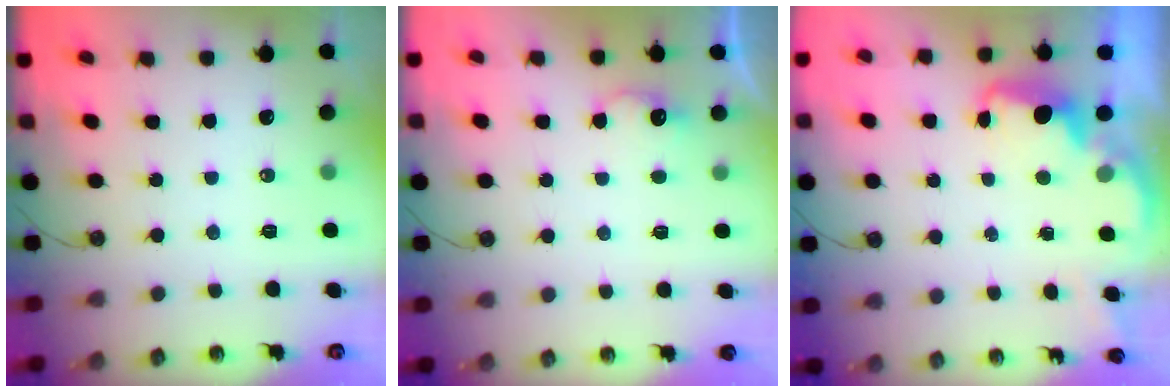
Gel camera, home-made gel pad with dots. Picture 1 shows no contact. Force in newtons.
{"total": 6.7, "press": 6.7, "slide": 1.0}
{"total": 2.1, "press": 2.1, "slide": 0.6}